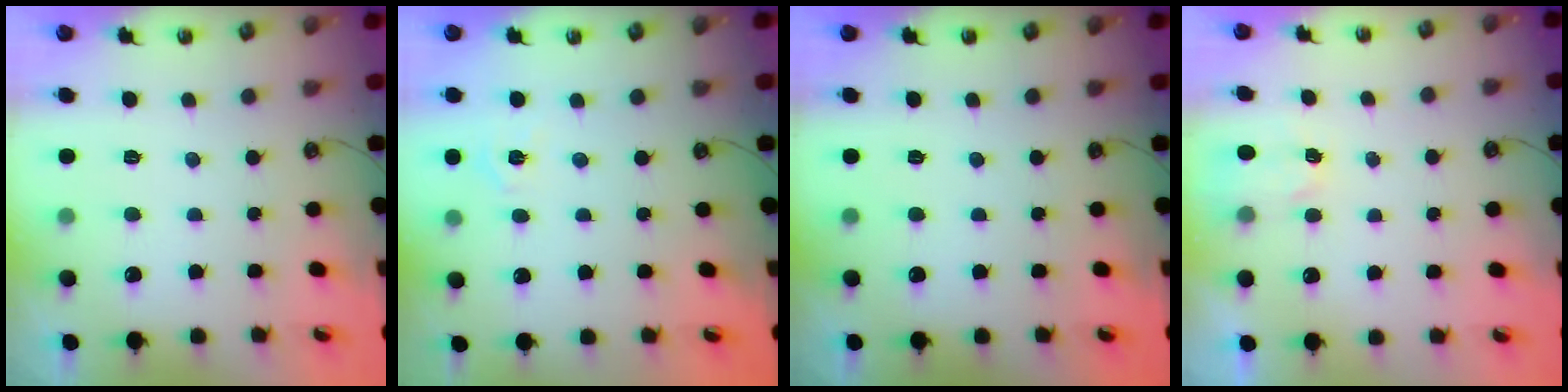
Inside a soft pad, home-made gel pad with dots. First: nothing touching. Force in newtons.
{"total": 2.9, "press": 2.9, "slide": 0.4}
{"total": 0.0}
{"total": 2.2, "press": 2.2, "slide": 0.4}